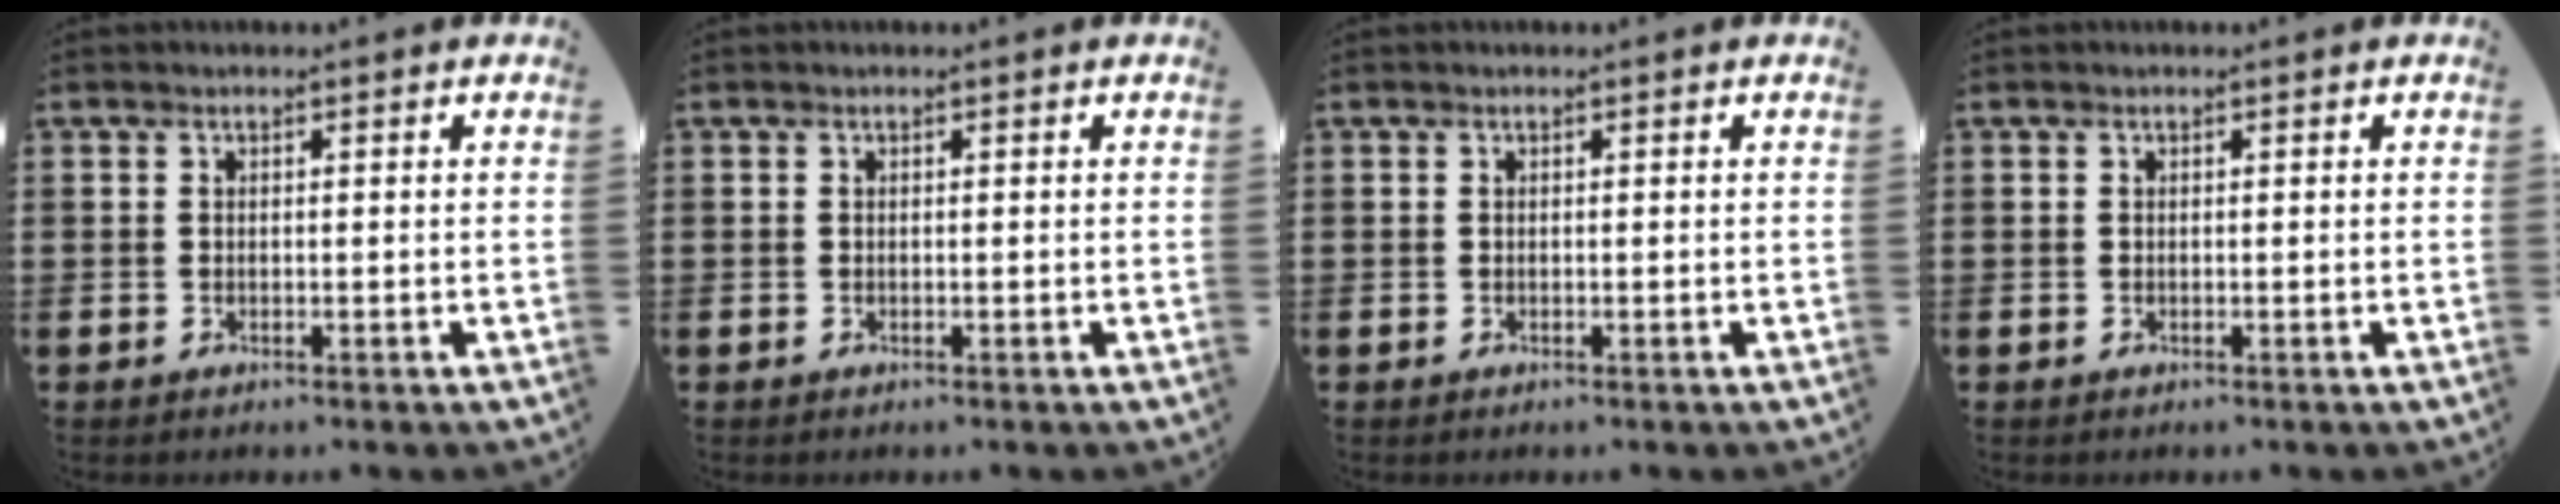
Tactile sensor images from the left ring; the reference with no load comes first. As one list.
[{"total": 0.0}, {"total": 0.0}, {"total": 0.0}]